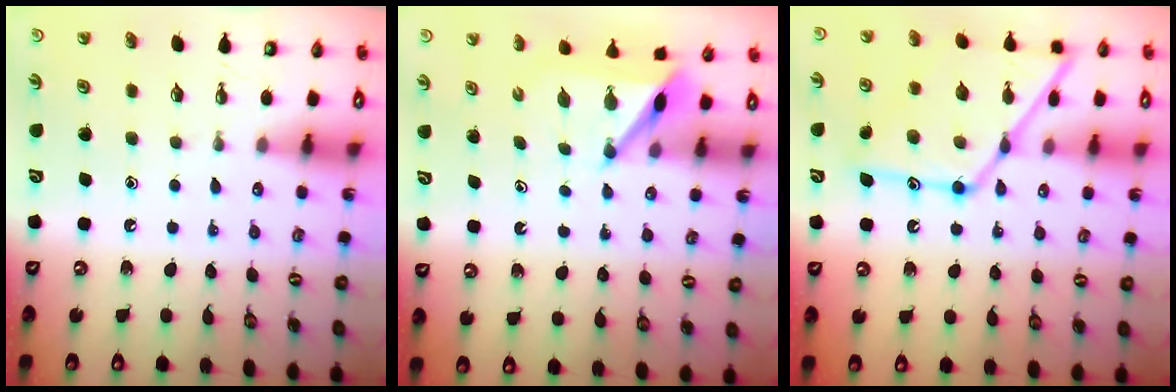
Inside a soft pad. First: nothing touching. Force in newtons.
{"total": 5.7, "press": 5.7, "slide": 0.3}
{"total": 18.2, "press": 18.1, "slide": 1.4}